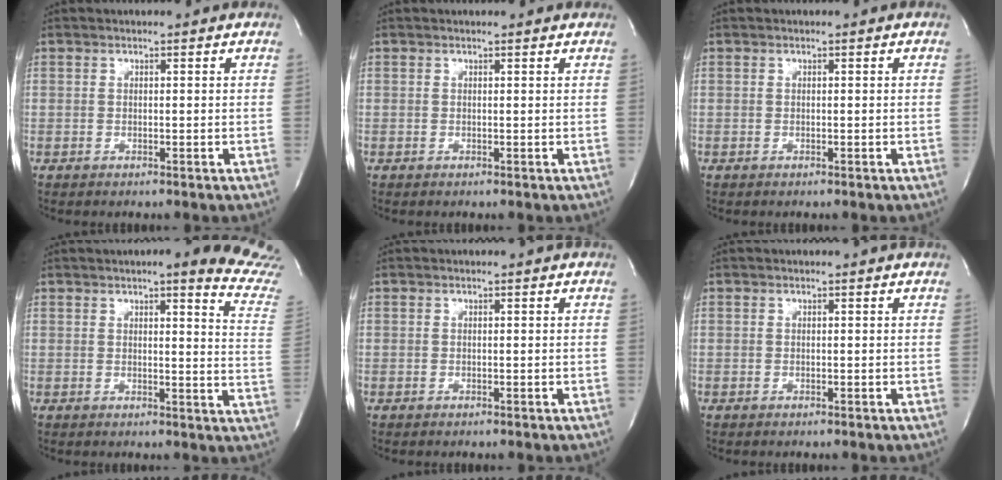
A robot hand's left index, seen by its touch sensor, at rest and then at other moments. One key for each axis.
{"total": 1.4, "fx": 1.3, "fy": 0.5, "fz": 0.1, "tx": -0.011, "ty": 0.006, "tz": 0.003}
{"total": 0.0}
{"total": 14.1, "fx": 12.5, "fy": 0.5, "fz": 6.5, "tx": -0.061, "ty": -0.072, "tz": 0.112}
{"total": 0.0}
{"total": 0.0}